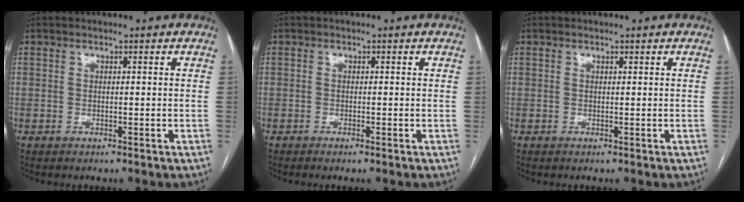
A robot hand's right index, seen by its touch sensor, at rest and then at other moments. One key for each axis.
{"total": 0.7, "fx": -0.5, "fy": -0.1, "fz": 0.5, "tx": -0.010, "ty": -0.001, "tz": -0.008}
{"total": 0.0}